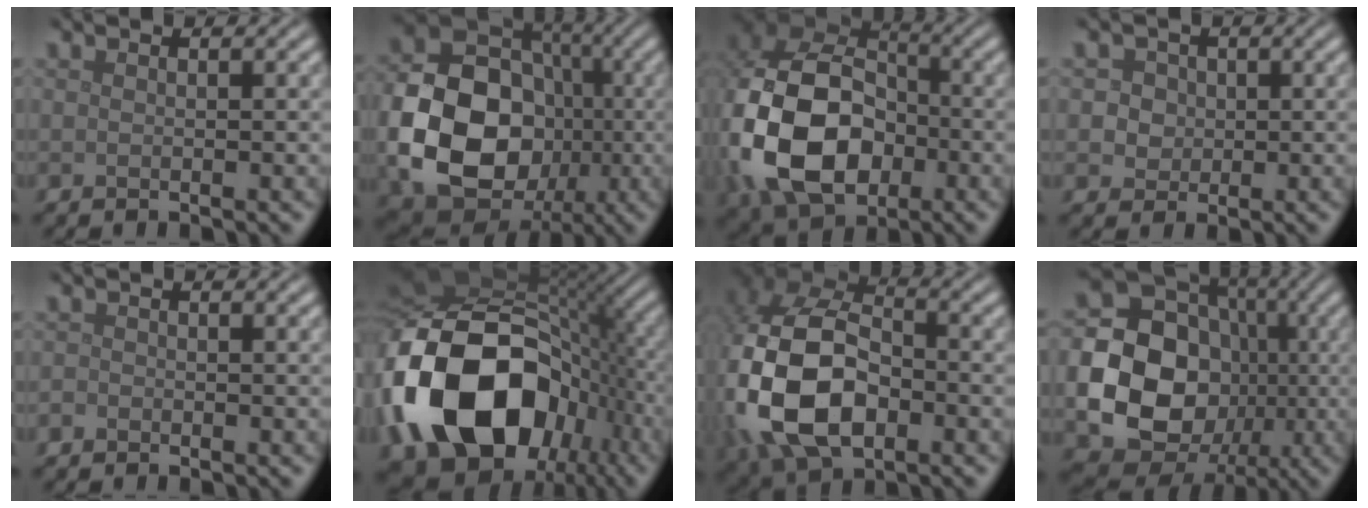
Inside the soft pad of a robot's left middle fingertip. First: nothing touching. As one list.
[{"total": 14.1, "force": [-2.7, 11.1, 8.3], "torque": [-0.155, -0.013, -0.050]}, {"total": 15.0, "force": [-2.9, 10.9, 9.8], "torque": [-0.235, -0.036, -0.052]}, {"total": 4.4, "force": [1.3, 3.8, 1.8], "torque": [-0.015, 0.021, 0.010]}, {"total": 0.7, "force": [-0.5, 0.5, 0.1], "torque": [0.002, -0.003, -0.011]}, {"total": 19.8, "force": [-5.4, 14.3, 12.6], "torque": [-0.276, -0.025, -0.092]}, {"total": 13.1, "force": [-3.2, 8.7, 9.3], "torque": [-0.224, -0.024, -0.064]}, {"total": 17.7, "force": [-1.9, 15.6, 8.2], "torque": [-0.161, -0.013, -0.058]}]